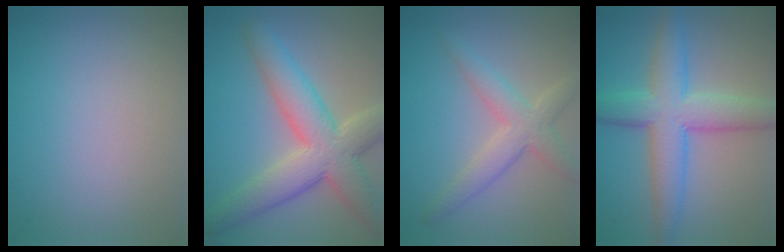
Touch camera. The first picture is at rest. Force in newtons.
{"total": 8.3, "press": 8.3, "slide": 0.5}
{"total": 3.8, "press": 3.8, "slide": 0.2}
{"total": 6.9, "press": 6.9, "slide": 0.2}